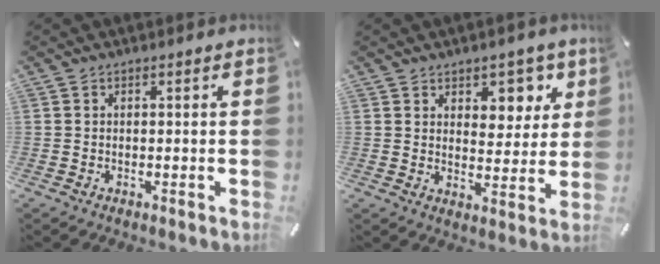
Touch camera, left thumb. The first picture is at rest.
{"total": 7.5, "force": [4.5, 5.2, 2.9], "torque": [-0.015, -0.031, 0.074]}